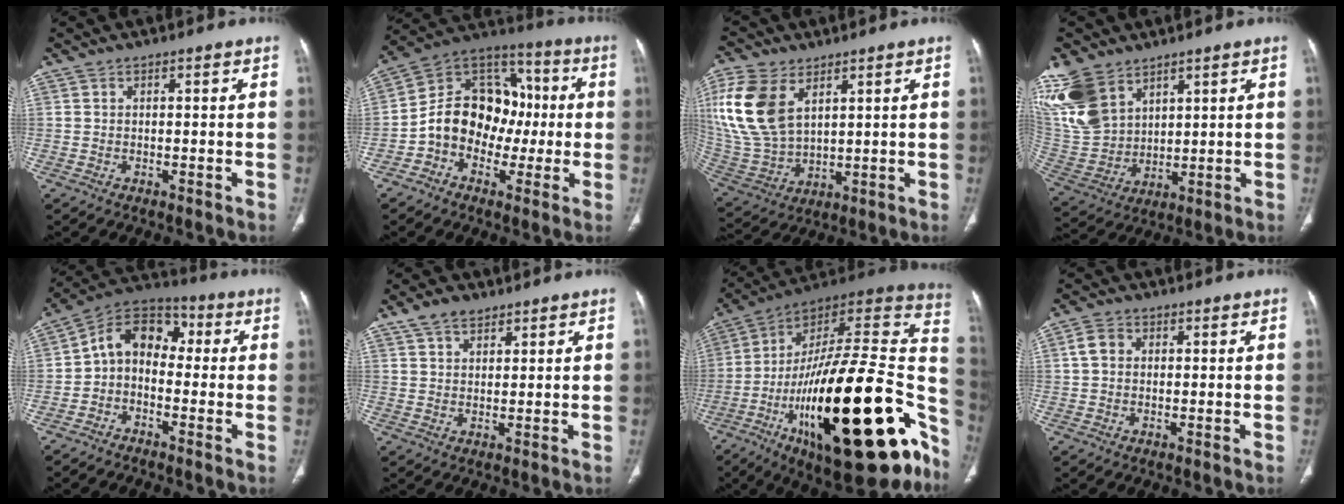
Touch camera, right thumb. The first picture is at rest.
{"total": 15.8, "force": [-2.1, 12.6, 9.3], "torque": [-0.112, 0.048, -0.046]}
{"total": 17.4, "force": [7.0, 10.6, 11.9], "torque": [-0.258, -0.021, 0.150]}
{"total": 16.4, "force": [9.7, 10.3, 8.2], "torque": [-0.176, -0.027, 0.215]}
{"total": 10.2, "force": [-0.9, 7.3, 7.0], "torque": [-0.092, 0.047, -0.036]}
{"total": 4.8, "force": [3.3, 2.7, 2.3], "torque": [-0.031, -0.010, 0.064]}
{"total": 43.2, "force": [-14.9, 15.6, 37.4], "torque": [-0.479, 0.070, -0.234]}
{"total": 3.6, "force": [0.7, 2.9, 2.1], "torque": [-0.038, 0.010, 0.013]}